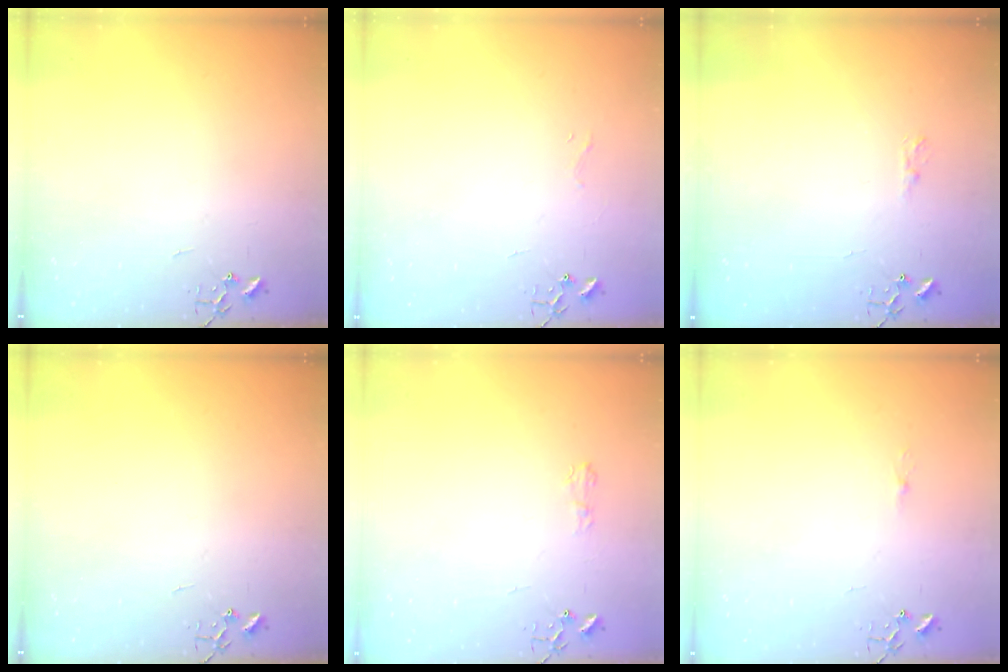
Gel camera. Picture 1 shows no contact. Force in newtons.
{"total": 3.3, "press": 3.3, "slide": 0.3}
{"total": 5.1, "press": 5.1, "slide": 0.4}
{"total": 0.0}
{"total": 5.0, "press": 5.0, "slide": 0.6}
{"total": 3.6, "press": 3.6, "slide": 0.5}